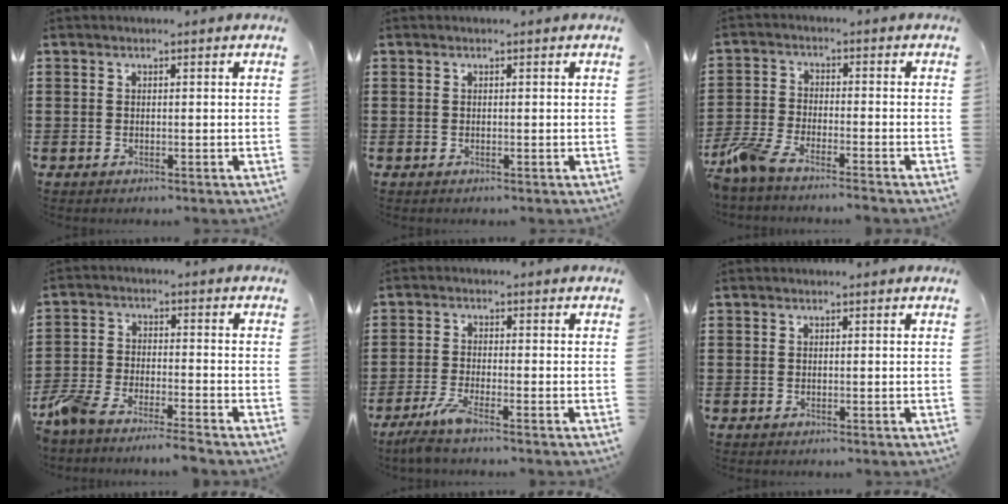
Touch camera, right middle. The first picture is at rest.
{"total": 0.0}
{"total": 5.4, "force": [-4.7, 0.6, 2.6], "torque": [-0.085, -0.017, -0.099]}
{"total": 5.7, "force": [-5.3, 0.0, 2.0], "torque": [-0.067, -0.017, -0.112]}
{"total": 4.2, "force": [-2.9, 0.3, 3.1], "torque": [-0.070, -0.012, -0.058]}
{"total": 0.0}